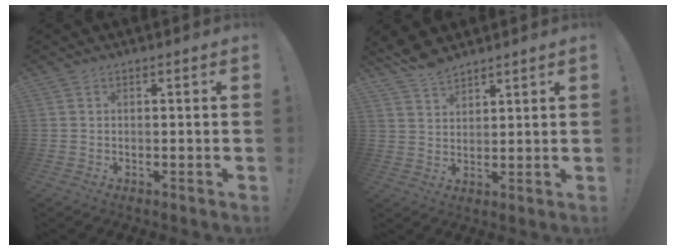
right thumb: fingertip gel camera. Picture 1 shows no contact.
{"total": 5.3, "force": [4.8, 1.6, 1.7], "torque": [-0.037, -0.029, 0.090]}